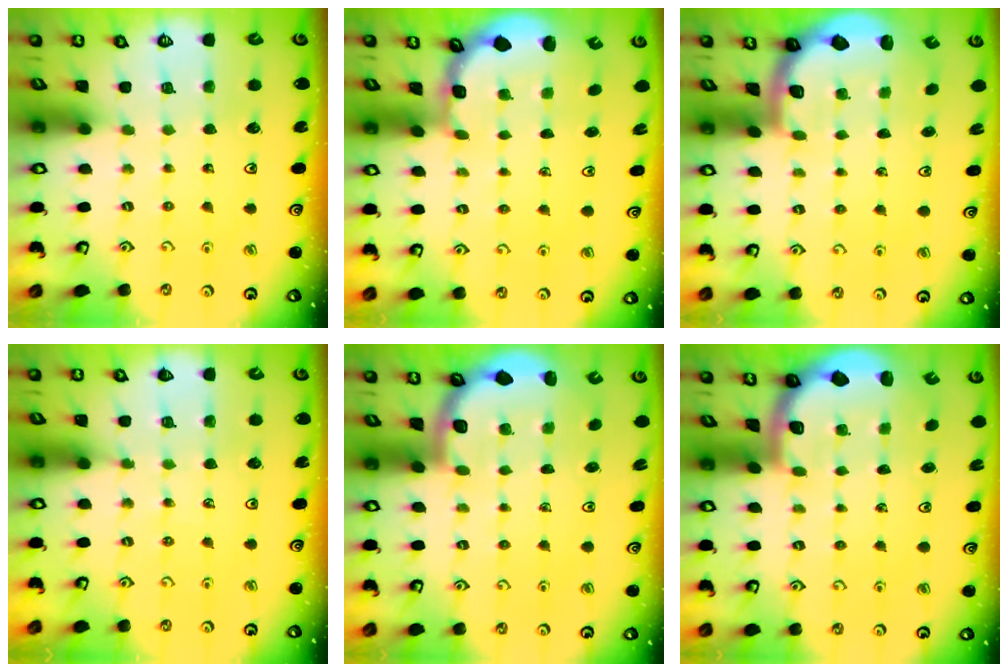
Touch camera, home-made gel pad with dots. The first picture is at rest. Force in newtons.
{"total": 2.7, "press": 2.1, "slide": 1.7}
{"total": 1.9, "press": 1.8, "slide": 0.5}
{"total": 4.7, "press": 4.2, "slide": 2.1}
{"total": 2.6, "press": 2.6, "slide": 0.3}
{"total": 1.9, "press": 1.8, "slide": 0.5}